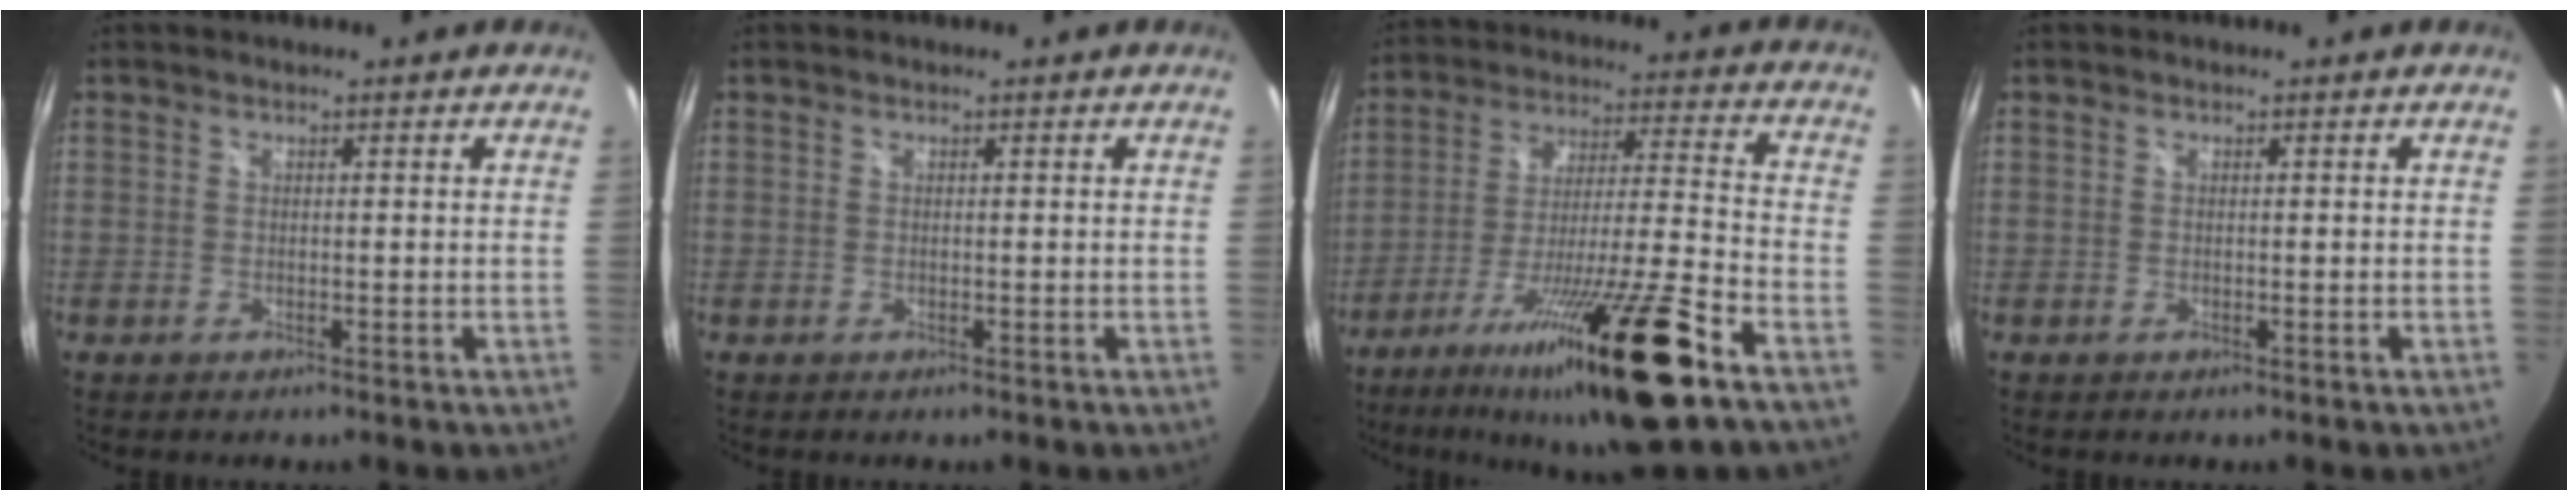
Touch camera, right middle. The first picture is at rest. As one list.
[{"total": 0.0}, {"total": 21.8, "force": [-14.1, -0.1, 16.6], "torque": [-0.299, -0.035, -0.238]}, {"total": 0.0}]